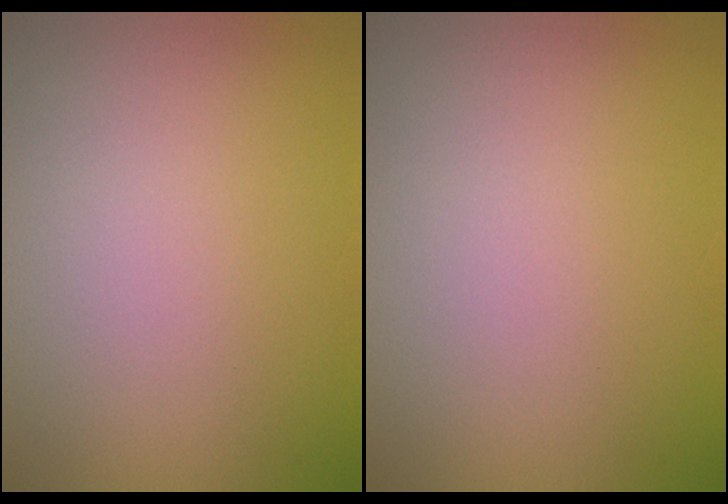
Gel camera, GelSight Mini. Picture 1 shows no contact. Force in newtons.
{"total": 0.0}